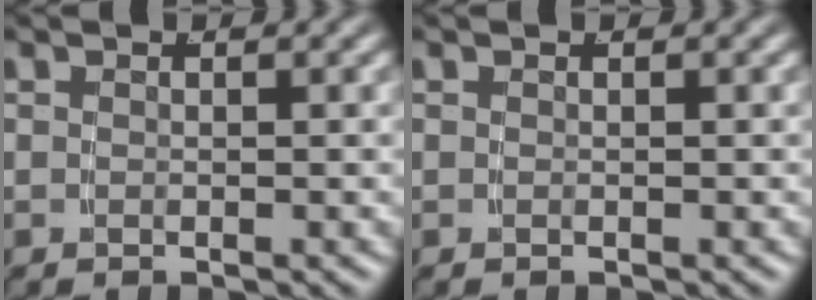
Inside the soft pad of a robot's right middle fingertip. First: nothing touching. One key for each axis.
{"total": 0.0}